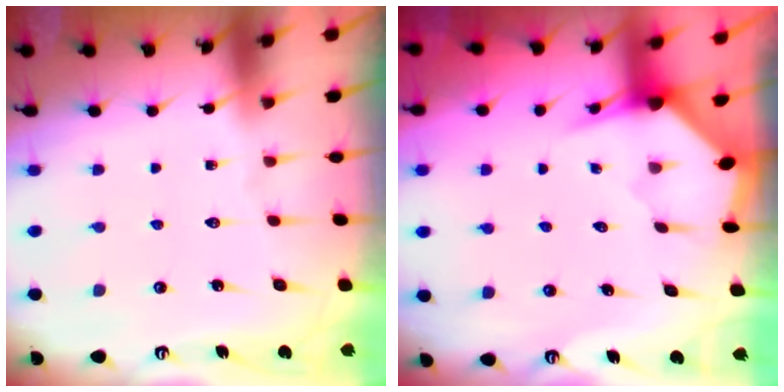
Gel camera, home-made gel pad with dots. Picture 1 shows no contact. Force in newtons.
{"total": 3.3, "press": 3.3, "slide": 0.3}